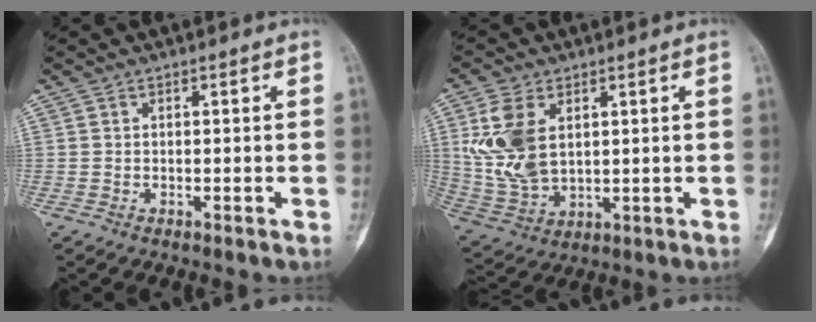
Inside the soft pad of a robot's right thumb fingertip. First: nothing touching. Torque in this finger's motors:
{"motor_torque": [0.30, 2.37, 1.02, 0.24, 0.16]}